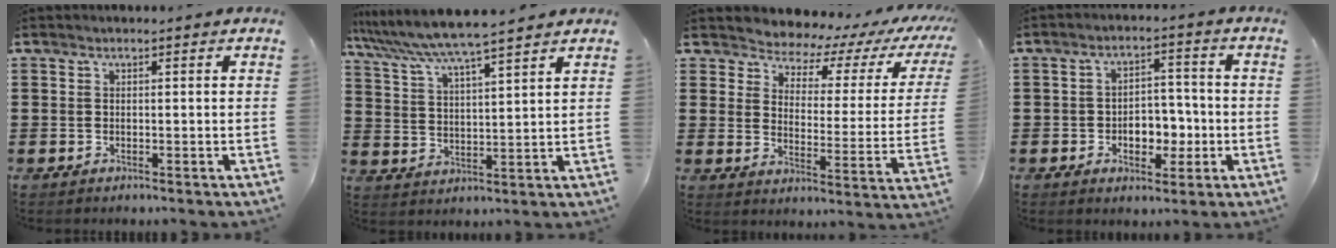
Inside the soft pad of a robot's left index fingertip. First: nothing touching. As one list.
[{"total": 6.3, "force": [5.6, -0.6, 2.8], "torque": [-0.076, -0.034, 0.093]}, {"total": 4.0, "force": [3.7, 1.3, 0.5], "torque": [-0.031, -0.038, 0.056]}, {"total": 5.6, "force": [-1.5, 3.9, 3.8], "torque": [-0.066, 0.009, -0.030]}]